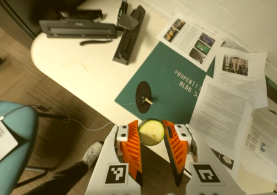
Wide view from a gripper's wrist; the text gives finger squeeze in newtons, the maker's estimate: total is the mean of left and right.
{"total": 10.7, "left": 10.6, "right": 10.8}